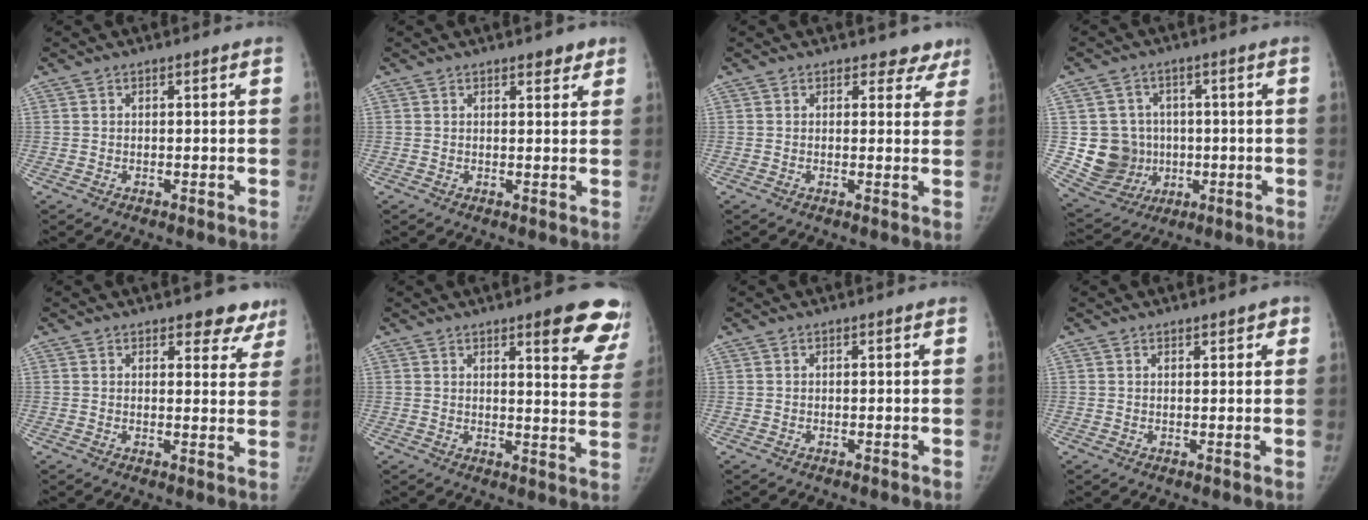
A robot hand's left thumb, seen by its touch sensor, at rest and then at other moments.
{"total": 2.5, "force": [1.8, 1.0, 1.3], "torque": [-0.005, -0.010, 0.022]}
{"total": 4.0, "force": [3.1, 2.5, 0.2], "torque": [0.030, -0.017, 0.021]}
{"total": 11.0, "force": [-0.2, 10.5, 3.3], "torque": [-0.030, 0.005, 0.016]}
{"total": 6.0, "force": [4.8, 2.9, 2.0], "torque": [0.017, -0.028, 0.048]}
{"total": 13.2, "force": [8.7, 3.3, 9.3], "torque": [-0.070, -0.046, 0.092]}
{"total": 0.0}
{"total": 2.1, "force": [1.3, 1.0, 1.2], "torque": [-0.001, -0.004, 0.016]}